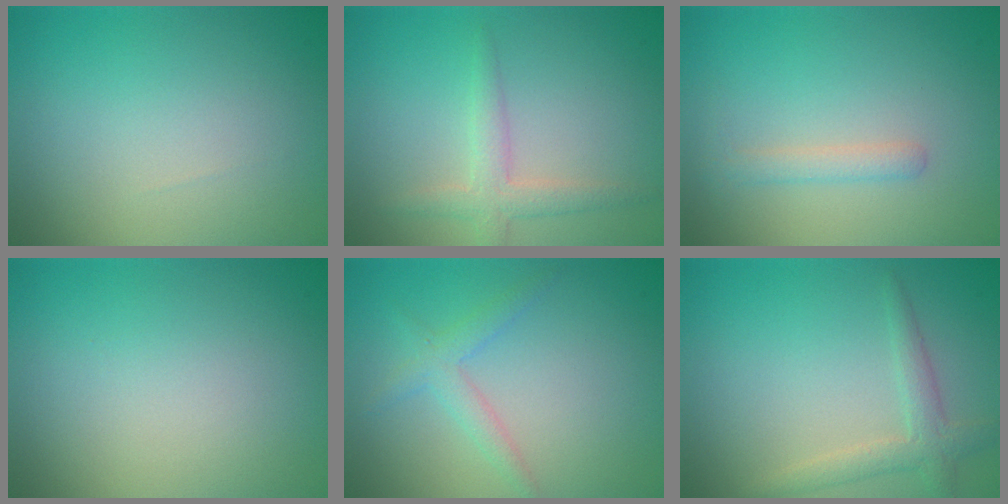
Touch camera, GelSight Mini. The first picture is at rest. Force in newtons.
{"total": 2.3, "press": 2.3, "slide": 0.1}
{"total": 1.4, "press": 1.4, "slide": 0.0}
{"total": 0.0}
{"total": 1.9, "press": 1.9, "slide": 0.2}
{"total": 2.3, "press": 2.3, "slide": 0.1}